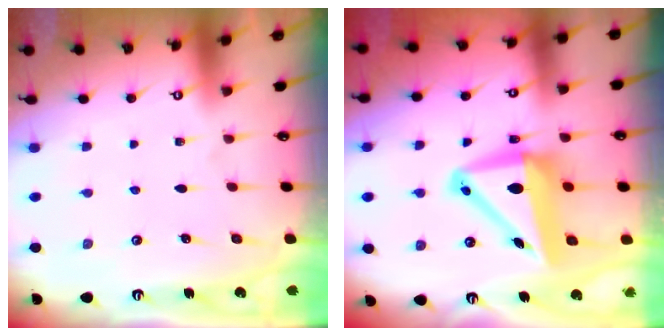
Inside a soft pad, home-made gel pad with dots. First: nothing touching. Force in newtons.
{"total": 11.4, "press": 11.1, "slide": 2.6}